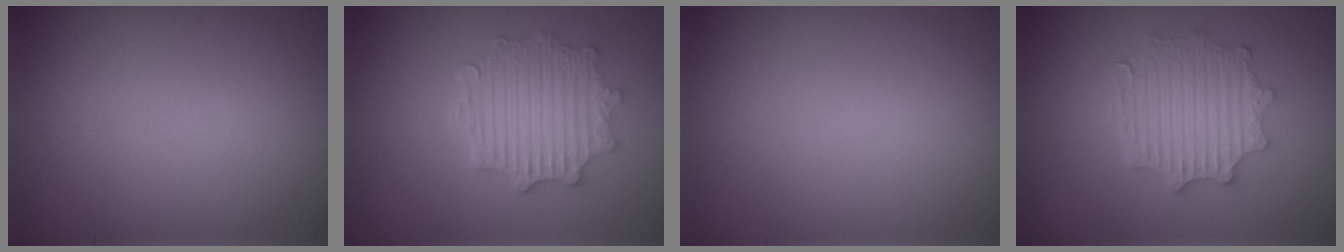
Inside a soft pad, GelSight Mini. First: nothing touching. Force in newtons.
{"total": 4.9, "press": 4.0, "slide": 2.8}
{"total": 0.0}
{"total": 4.8, "press": 3.8, "slide": 2.8}